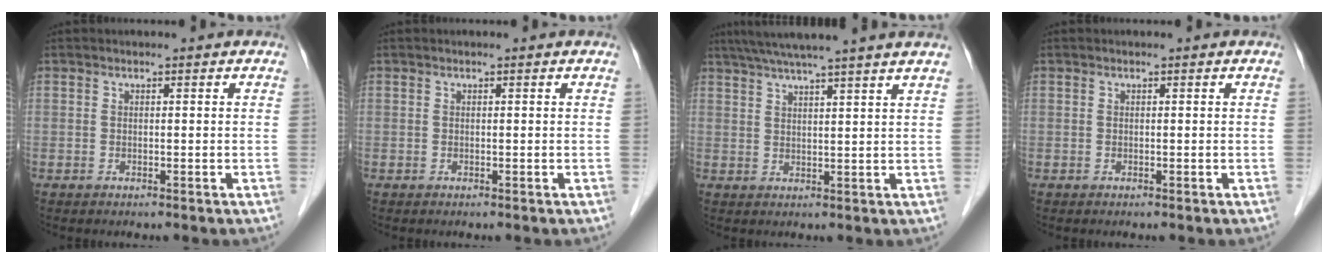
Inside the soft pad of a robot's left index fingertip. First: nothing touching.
{"total": 0.0}
{"total": 13.2, "force": [11.1, -1.2, 7.1], "torque": [-0.116, 0.025, 0.146]}
{"total": 0.0}